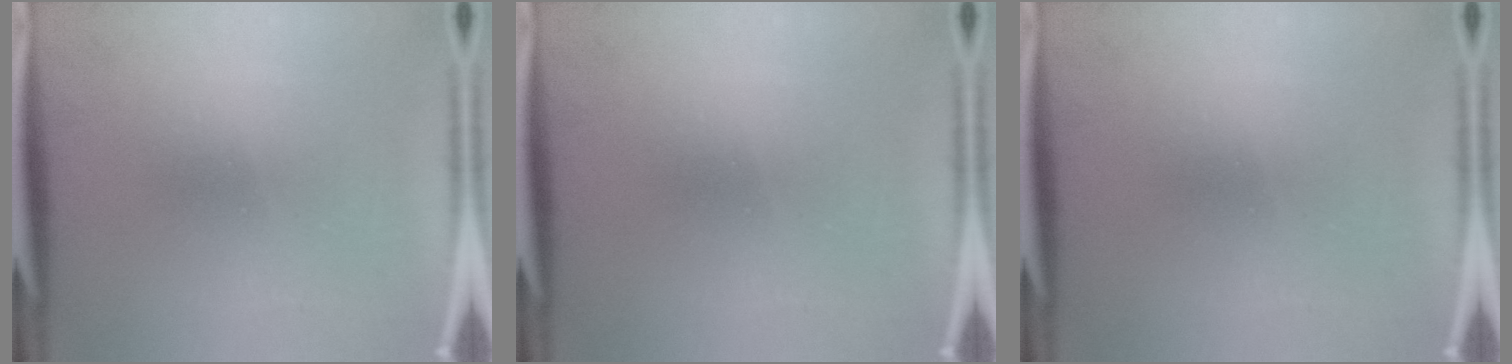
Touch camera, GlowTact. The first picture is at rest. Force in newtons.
{"total": 0.0}
{"total": 0.0}